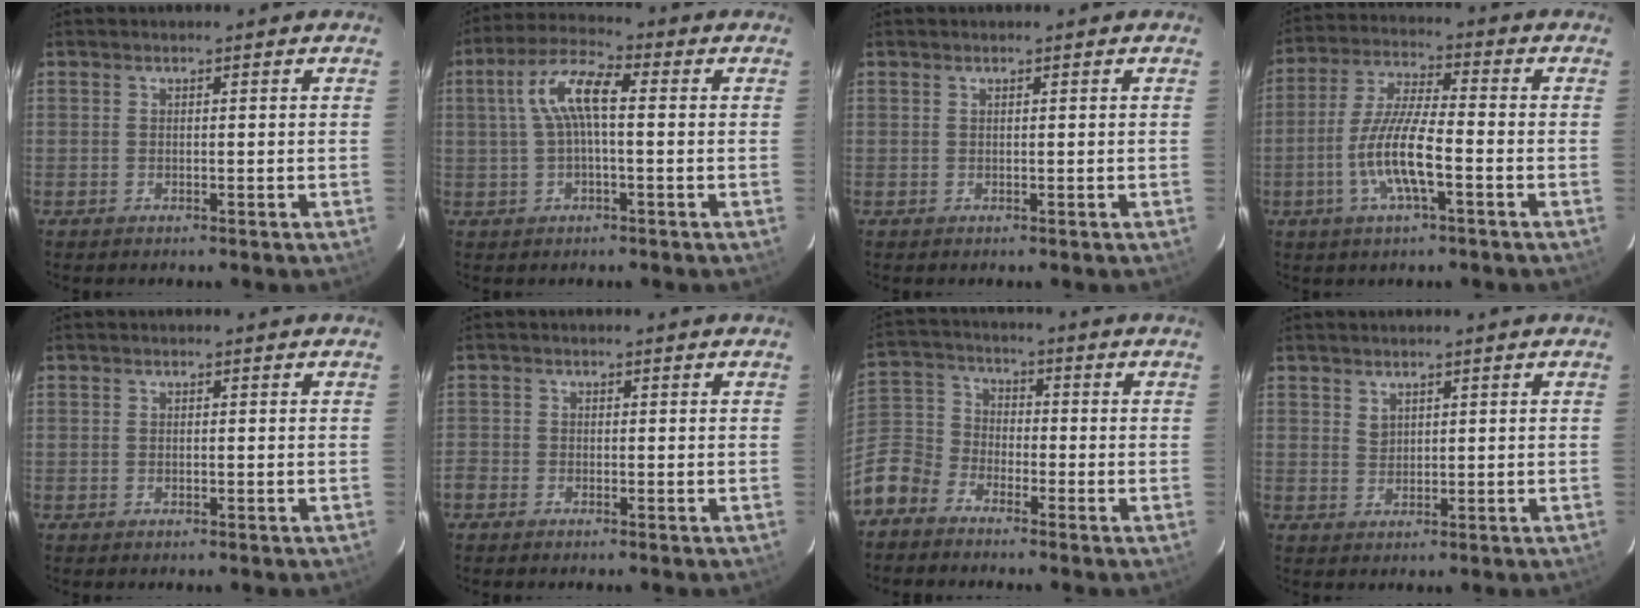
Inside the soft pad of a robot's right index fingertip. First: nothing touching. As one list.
[{"total": 8.3, "force": [0.8, 2.5, 7.8], "torque": [-0.157, 0.021, 0.016]}, {"total": 0.0}, {"total": 10.9, "force": [-3.7, 2.0, 10.0], "torque": [-0.207, -0.004, -0.071]}, {"total": 0.0}, {"total": 2.2, "force": [-1.4, 1.5, 0.4], "torque": [-0.014, -0.002, -0.031]}, {"total": 10.5, "force": [-6.7, 7.3, 3.5], "torque": [-0.097, 0.022, -0.149]}, {"total": 1.7, "force": [1.4, 1.0, 0.4], "torque": [-0.003, 0.001, 0.027]}]